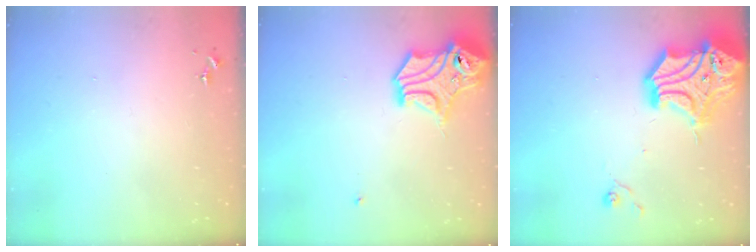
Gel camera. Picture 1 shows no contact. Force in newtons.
{"total": 14.1, "press": 14.0, "slide": 1.9}
{"total": 21.9, "press": 21.7, "slide": 2.9}